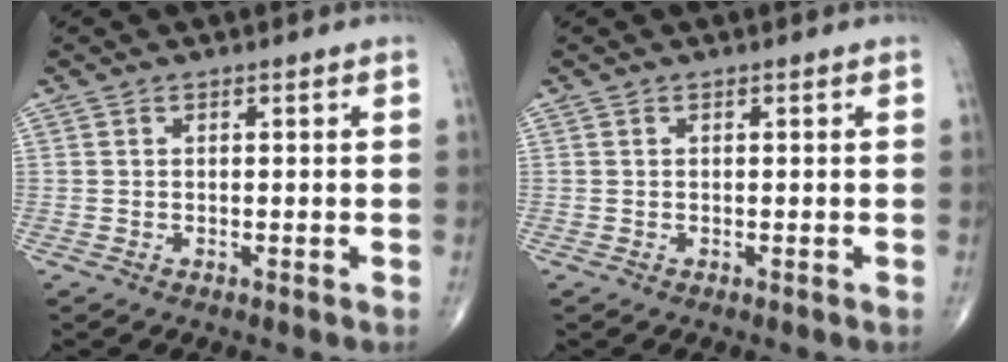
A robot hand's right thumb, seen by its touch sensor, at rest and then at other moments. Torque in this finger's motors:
{"motor_torque": [0.00, 0.00, 0.00, 0.00, 0.01]}